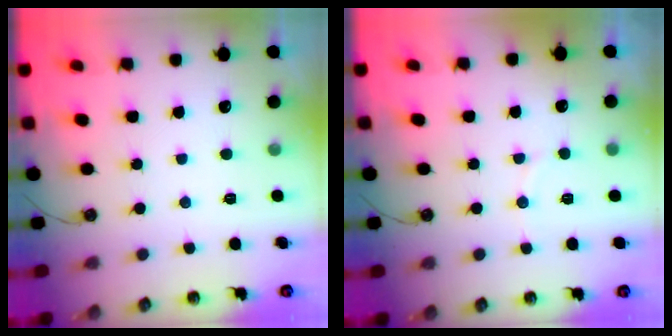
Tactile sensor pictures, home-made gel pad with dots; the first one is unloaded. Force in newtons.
{"total": 3.8, "press": 3.6, "slide": 1.1}